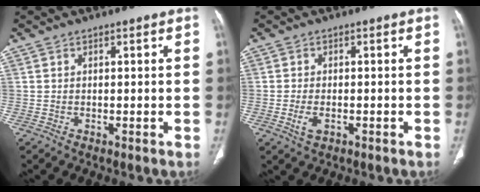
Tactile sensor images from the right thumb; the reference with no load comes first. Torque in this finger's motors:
{"motor_torque": [-0.26, 0.18, -0.09, 0.07, 0.11]}